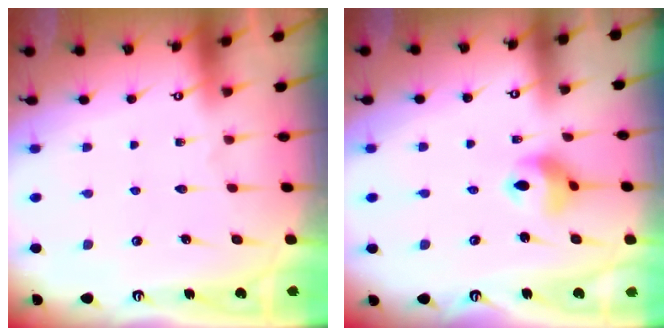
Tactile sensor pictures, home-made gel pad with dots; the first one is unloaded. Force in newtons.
{"total": 7.2, "press": 7.2, "slide": 0.4}